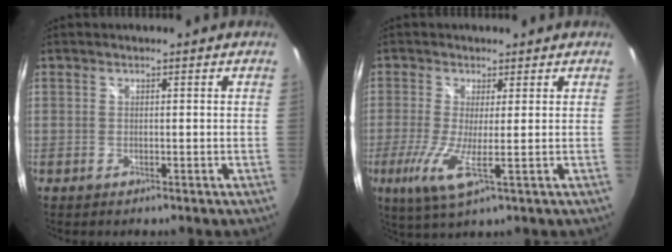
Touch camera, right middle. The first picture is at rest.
{"total": 6.7, "force": [-1.3, 0.3, 6.6], "torque": [-0.144, -0.021, -0.031]}